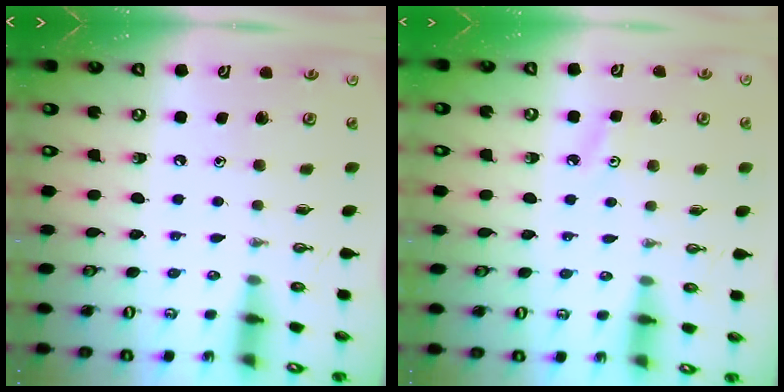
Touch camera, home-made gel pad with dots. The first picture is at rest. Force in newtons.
{"total": 3.2, "press": 3.2, "slide": 0.4}